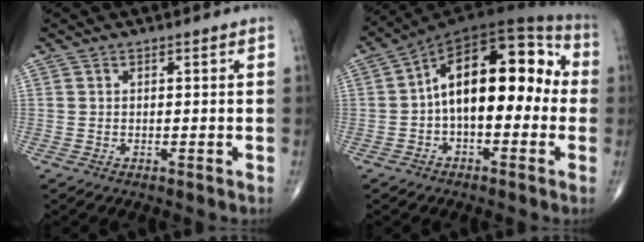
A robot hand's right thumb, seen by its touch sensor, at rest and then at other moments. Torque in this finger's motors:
{"motor_torque": [1.67, 2.84, 0.85, -0.33, 0.20]}